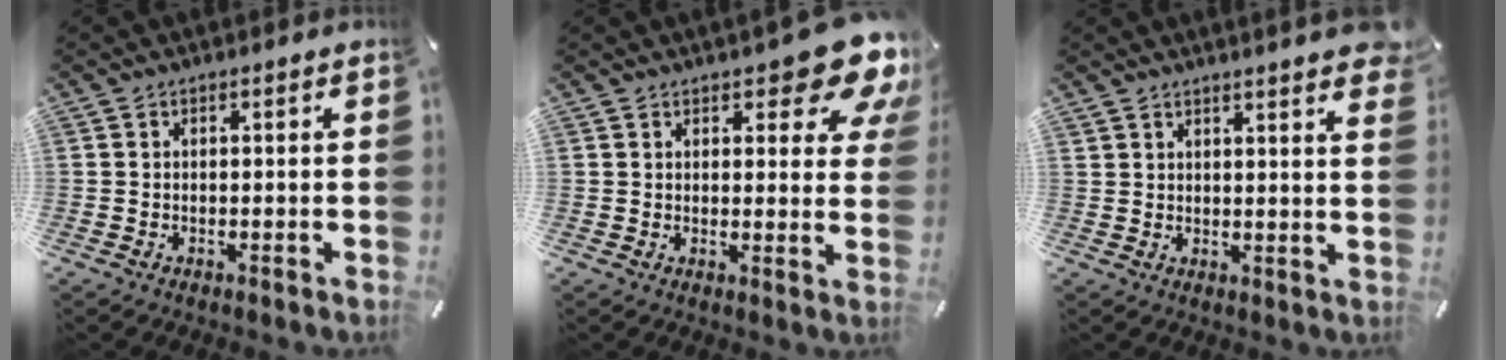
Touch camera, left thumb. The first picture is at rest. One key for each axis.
{"total": 11.4, "fx": 7.7, "fy": 4.8, "fz": 6.9, "tx": -0.068, "ty": -0.058, "tz": 0.132}
{"total": 4.0, "fx": 3.6, "fy": 0.5, "fz": 1.7, "tx": -0.026, "ty": -0.020, "tz": 0.063}